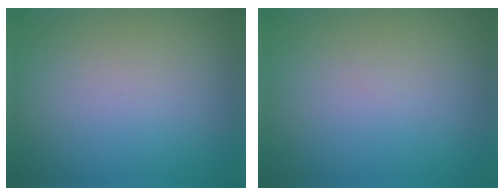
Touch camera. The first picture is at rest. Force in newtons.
{"total": 0.0}